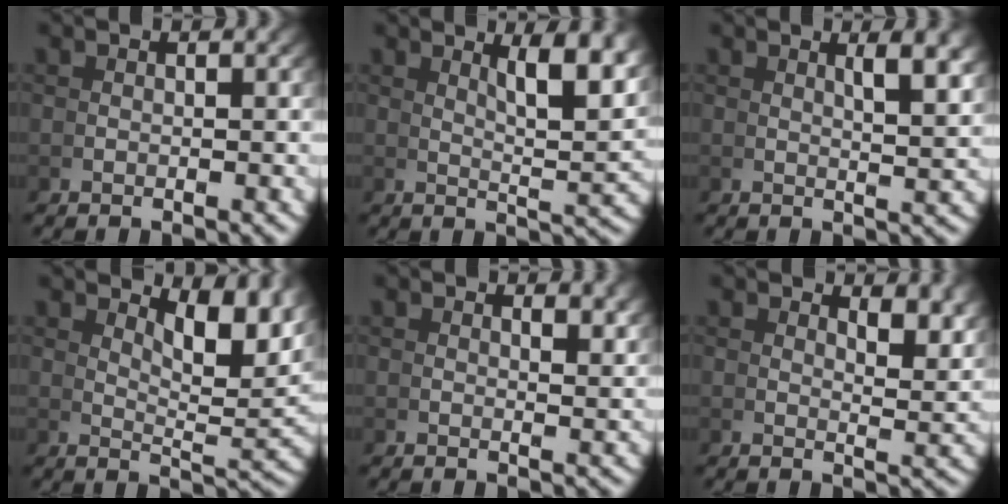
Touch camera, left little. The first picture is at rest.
{"total": 5.0, "force": [2.7, 0.2, 4.2], "torque": [-0.056, -0.011, 0.050]}
{"total": 2.9, "force": [1.7, -0.4, 2.3], "torque": [-0.031, -0.001, 0.032]}
{"total": 6.2, "force": [3.8, 0.8, 4.8], "torque": [-0.056, -0.003, 0.062]}
{"total": 1.3, "force": [1.2, 0.0, 0.5], "torque": [-0.007, -0.009, 0.022]}
{"total": 3.1, "force": [2.4, 0.3, 2.1], "torque": [-0.022, -0.014, 0.044]}